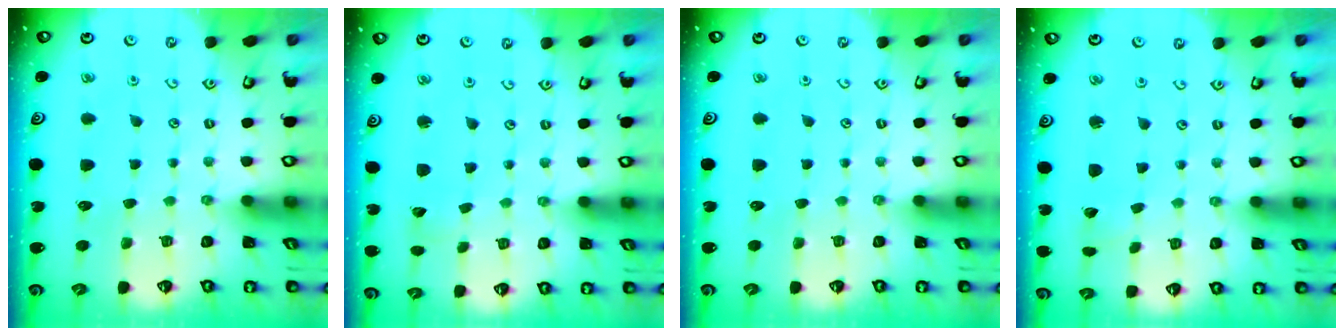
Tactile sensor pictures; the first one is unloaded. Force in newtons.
{"total": 2.5, "press": 2.5, "slide": 0.4}
{"total": 0.0}
{"total": 1.6, "press": 1.6, "slide": 0.0}